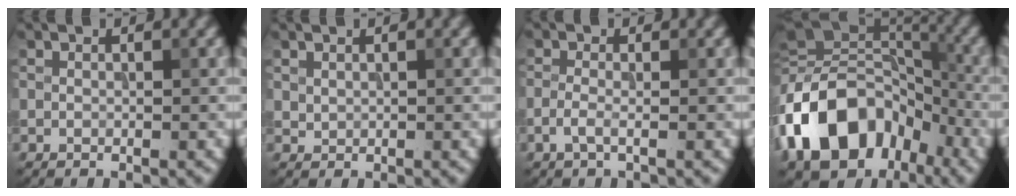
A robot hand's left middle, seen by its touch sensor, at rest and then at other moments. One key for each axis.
{"total": 0.5, "fx": 0.3, "fy": 0.4, "fz": 0.1, "tx": -0.001, "ty": -0.002, "tz": 0.012}
{"total": 1.4, "fx": -0.6, "fy": 0.5, "fz": 1.2, "tx": -0.030, "ty": 0.000, "tz": -0.017}
{"total": 14.6, "fx": -5.6, "fy": 10.1, "fz": 9.0, "tx": -0.172, "ty": 0.013, "tz": -0.115}